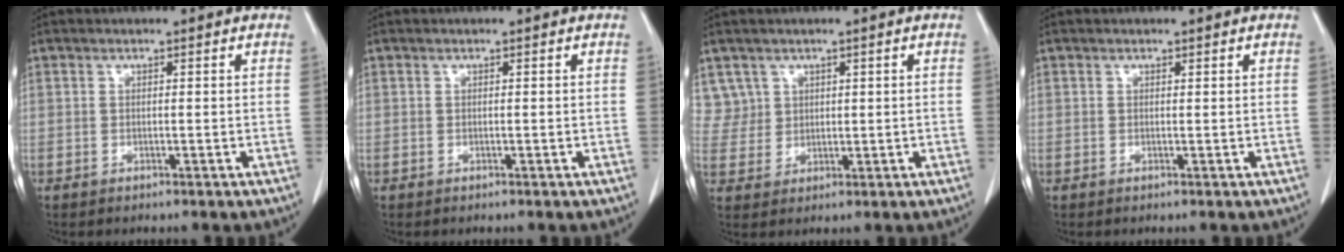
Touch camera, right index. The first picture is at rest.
{"total": 0.0}
{"total": 4.1, "force": [2.1, 3.5, -0.4], "torque": [0.020, 0.007, 0.046]}
{"total": 0.0}